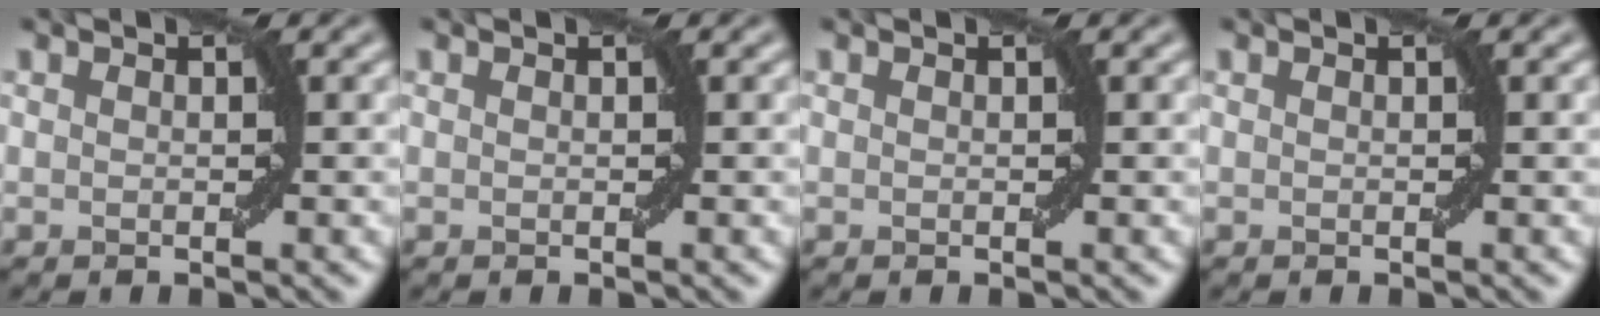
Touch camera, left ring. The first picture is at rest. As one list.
[{"total": 0.0}, {"total": 0.0}, {"total": 0.0}]